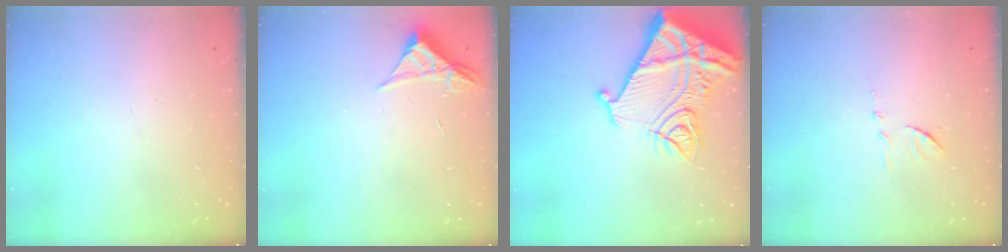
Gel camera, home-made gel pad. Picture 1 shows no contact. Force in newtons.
{"total": 4.2, "press": 4.2, "slide": 0.4}
{"total": 18.7, "press": 18.6, "slide": 2.1}
{"total": 8.2, "press": 8.2, "slide": 0.2}